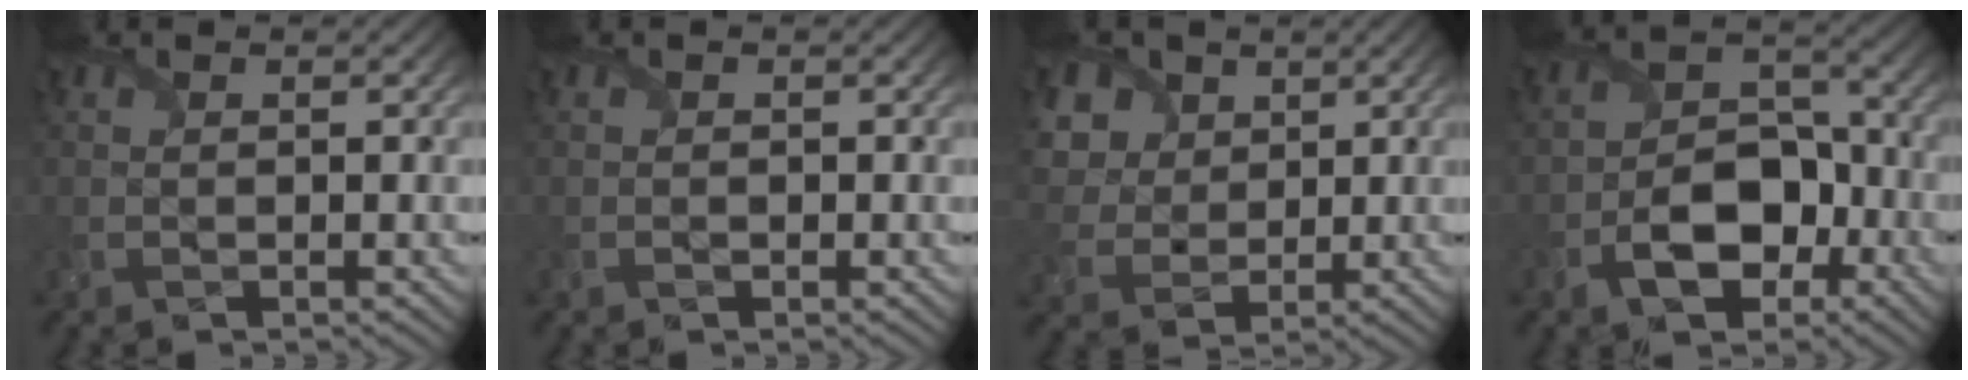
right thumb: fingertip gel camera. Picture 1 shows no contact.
{"total": 0.6, "force": [-0.3, 0.4, 0.3], "torque": [-0.005, -0.005, -0.004]}
{"total": 9.4, "force": [4.2, 7.1, 4.4], "torque": [-0.156, 0.013, 0.089]}
{"total": 7.7, "force": [-3.5, 4.8, 4.9], "torque": [-0.083, -0.002, -0.066]}